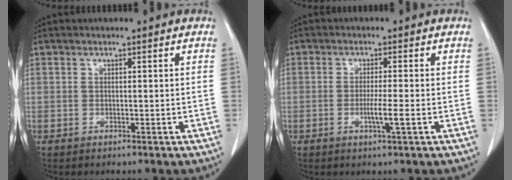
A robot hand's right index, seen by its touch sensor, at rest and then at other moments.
{"total": 3.3, "force": [-0.9, -0.3, 3.1], "torque": [-0.060, -0.005, -0.015]}